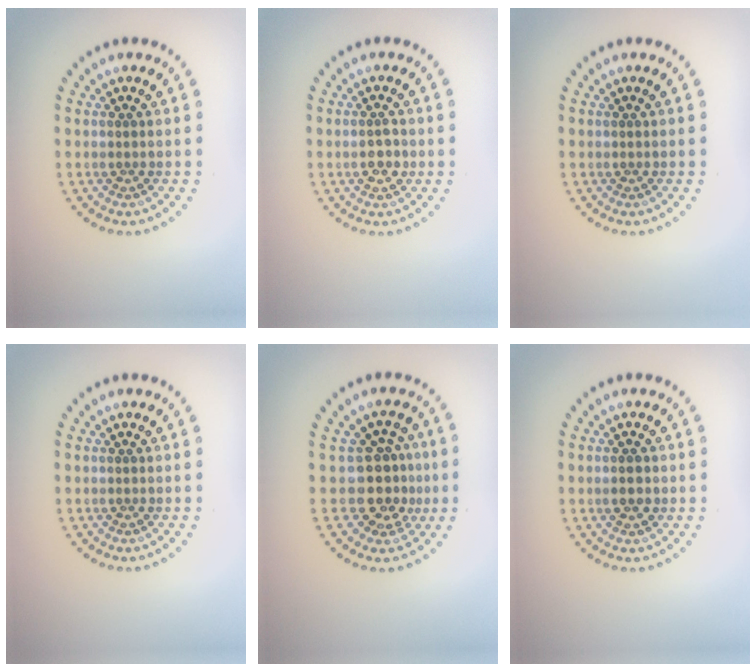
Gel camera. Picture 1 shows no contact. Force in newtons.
{"total": 1.7, "press": 1.7, "slide": 0.1}
{"total": 0.0}
{"total": 0.0}
{"total": 3.7, "press": 3.1, "slide": 2.0}
{"total": 1.2, "press": 1.2, "slide": 0.1}